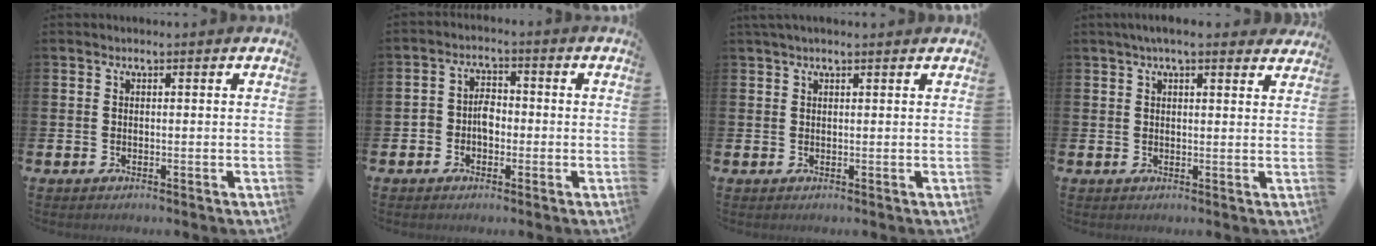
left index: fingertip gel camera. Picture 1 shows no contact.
{"total": 3.2, "force": [-1.3, 2.4, 1.7], "torque": [-0.032, 0.011, -0.030]}
{"total": 1.4, "force": [1.2, 0.1, 0.8], "torque": [-0.013, 0.002, 0.020]}
{"total": 3.8, "force": [3.2, 0.7, 1.8], "torque": [-0.030, -0.009, 0.055]}